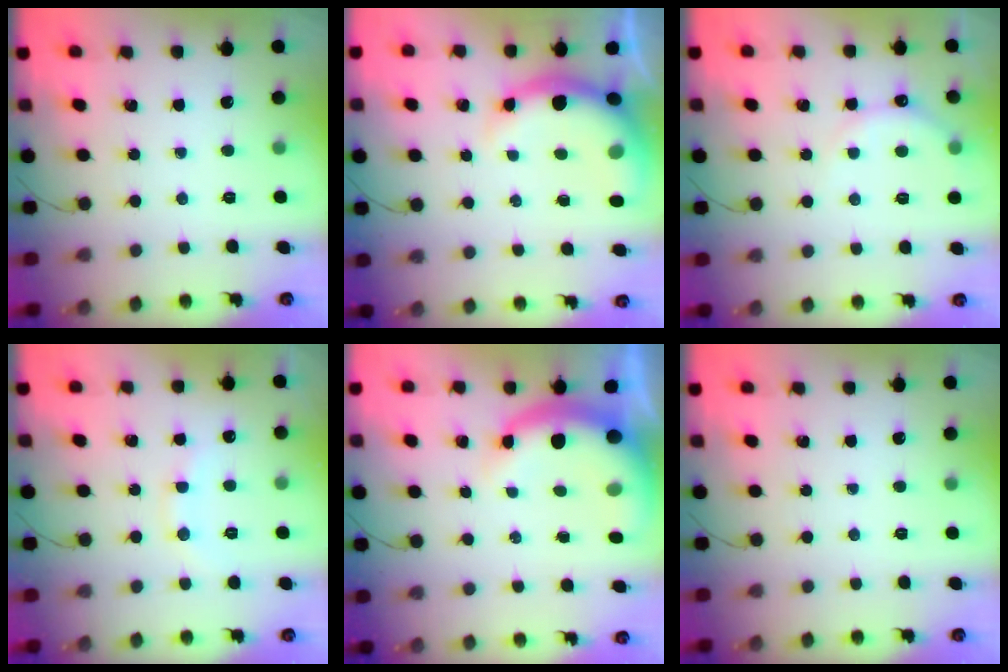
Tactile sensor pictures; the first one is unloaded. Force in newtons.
{"total": 8.6, "press": 8.4, "slide": 1.7}
{"total": 6.9, "press": 6.8, "slide": 1.4}
{"total": 9.2, "press": 9.1, "slide": 1.1}
{"total": 9.9, "press": 9.6, "slide": 2.1}
{"total": 0.0}